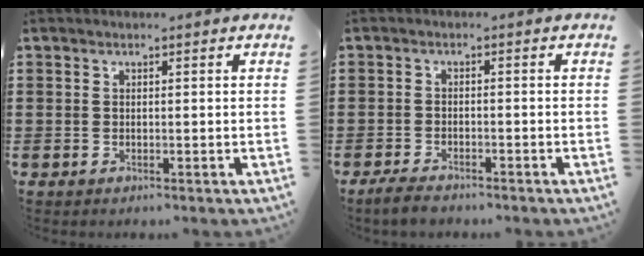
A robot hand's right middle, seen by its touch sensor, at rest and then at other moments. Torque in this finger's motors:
{"motor_torque": [1.37, -0.22, 0.04, 0.06]}